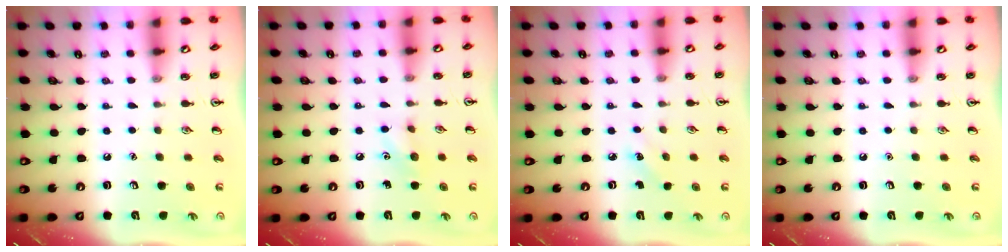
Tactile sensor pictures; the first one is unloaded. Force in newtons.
{"total": 6.1, "press": 5.9, "slide": 1.6}
{"total": 1.9, "press": 1.7, "slide": 0.8}
{"total": 0.0}